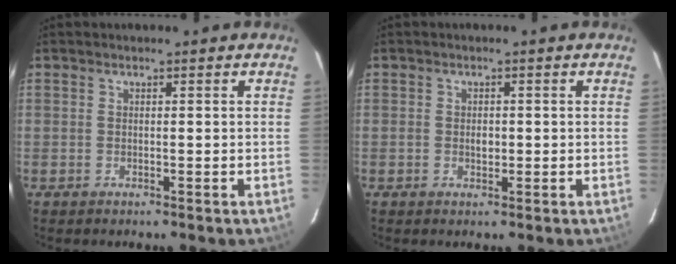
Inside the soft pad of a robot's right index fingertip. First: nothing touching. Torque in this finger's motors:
{"motor_torque": [0.17, 0.03, 0.16, 0.04]}